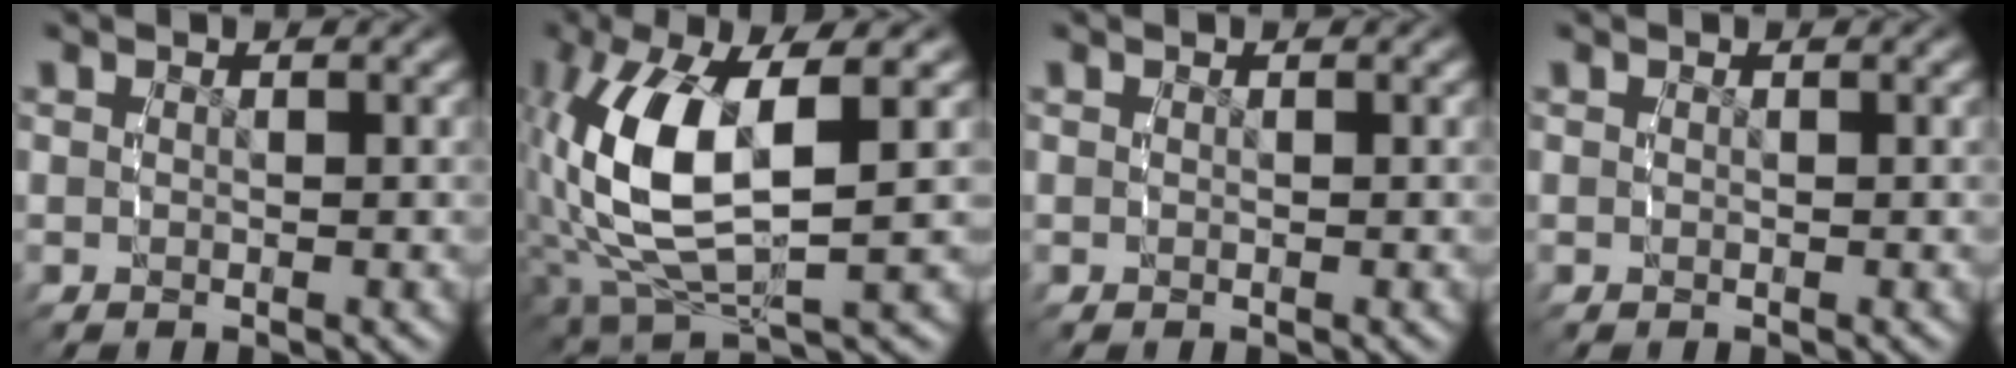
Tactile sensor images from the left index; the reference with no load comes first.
{"total": 10.7, "force": [1.2, 5.1, 9.3], "torque": [-0.220, -0.022, 0.049]}
{"total": 0.0}
{"total": 0.0}